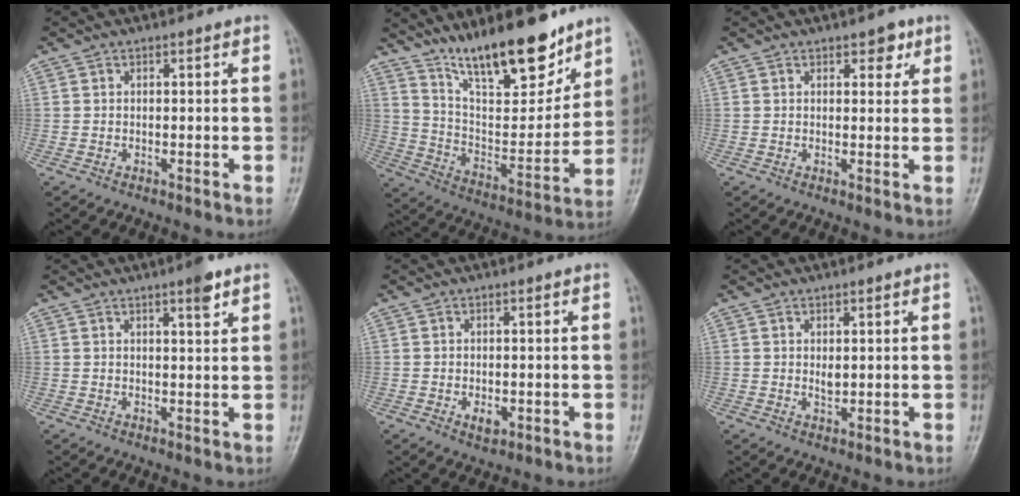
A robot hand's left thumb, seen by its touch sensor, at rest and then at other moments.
{"total": 18.7, "force": [13.9, 5.7, 11.1], "torque": [-0.134, -0.087, 0.244]}
{"total": 3.1, "force": [1.8, 1.8, 1.8], "torque": [-0.005, -0.007, 0.023]}
{"total": 3.4, "force": [2.2, 0.6, 2.6], "torque": [-0.034, -0.012, 0.031]}
{"total": 2.4, "force": [-0.7, 1.5, 1.8], "torque": [-0.022, -0.001, -0.007]}
{"total": 1.6, "force": [0.4, 0.9, 1.3], "torque": [-0.019, -0.006, 0.010]}